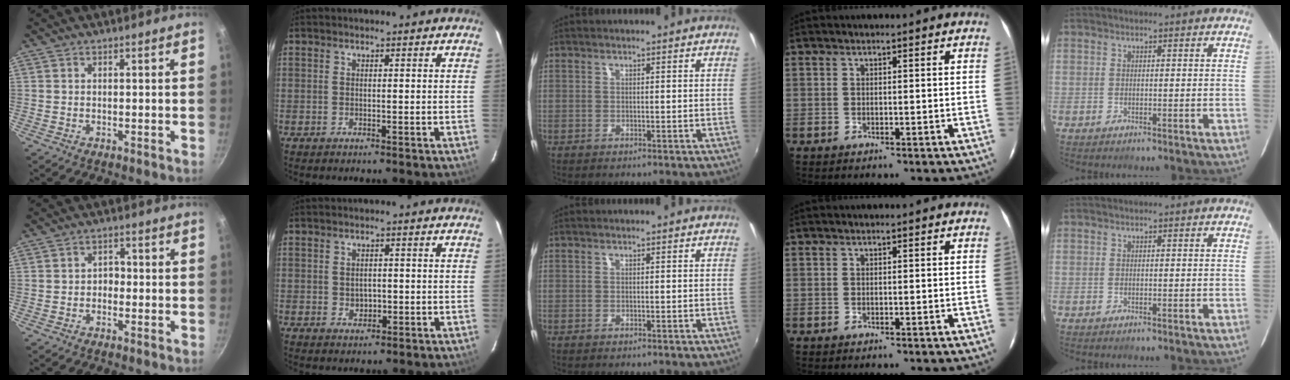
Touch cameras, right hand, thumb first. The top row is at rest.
{"thumb": {"total": 2.2, "force": [-0.8, 1.8, 1.1], "torque": [-0.001, 0.011, -0.015]}, "index": {"total": 2.6, "force": [-0.3, 2.3, 1.2], "torque": [-0.018, 0.000, 0.000]}}